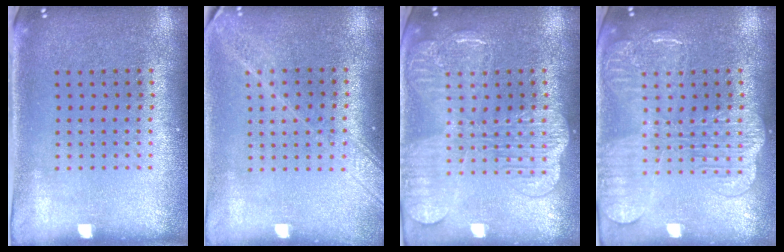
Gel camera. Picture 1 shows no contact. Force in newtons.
{"total": 1.8, "press": 1.5, "slide": 1.0}
{"total": 3.1, "press": 3.1, "slide": 0.5}
{"total": 2.6, "press": 2.6, "slide": 0.3}